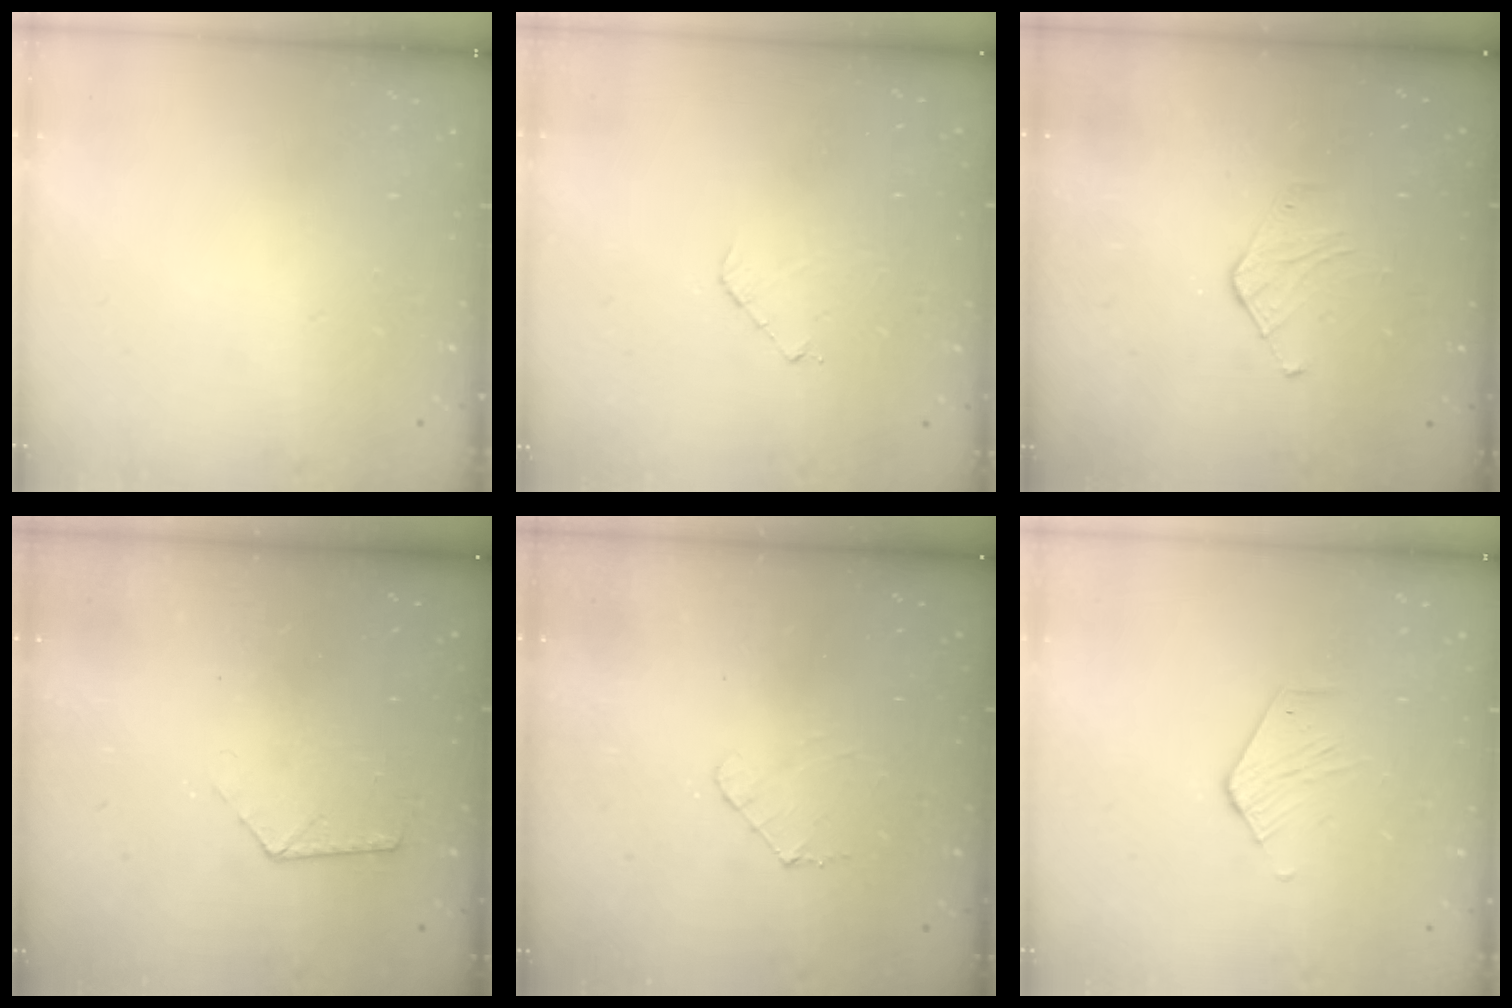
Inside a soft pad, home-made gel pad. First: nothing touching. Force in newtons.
{"total": 3.3, "press": 3.3, "slide": 0.2}
{"total": 3.7, "press": 3.7, "slide": 0.3}
{"total": 6.5, "press": 6.5, "slide": 0.5}
{"total": 5.2, "press": 5.2, "slide": 0.4}
{"total": 2.6, "press": 2.6, "slide": 0.2}